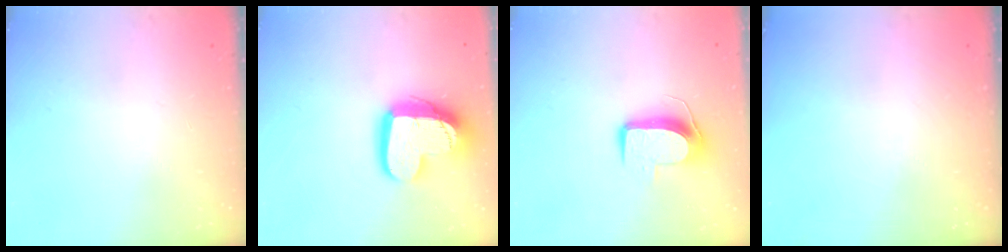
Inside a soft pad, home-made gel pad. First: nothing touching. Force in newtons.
{"total": 16.7, "press": 16.6, "slide": 1.5}
{"total": 9.5, "press": 9.5, "slide": 0.3}
{"total": 0.0}